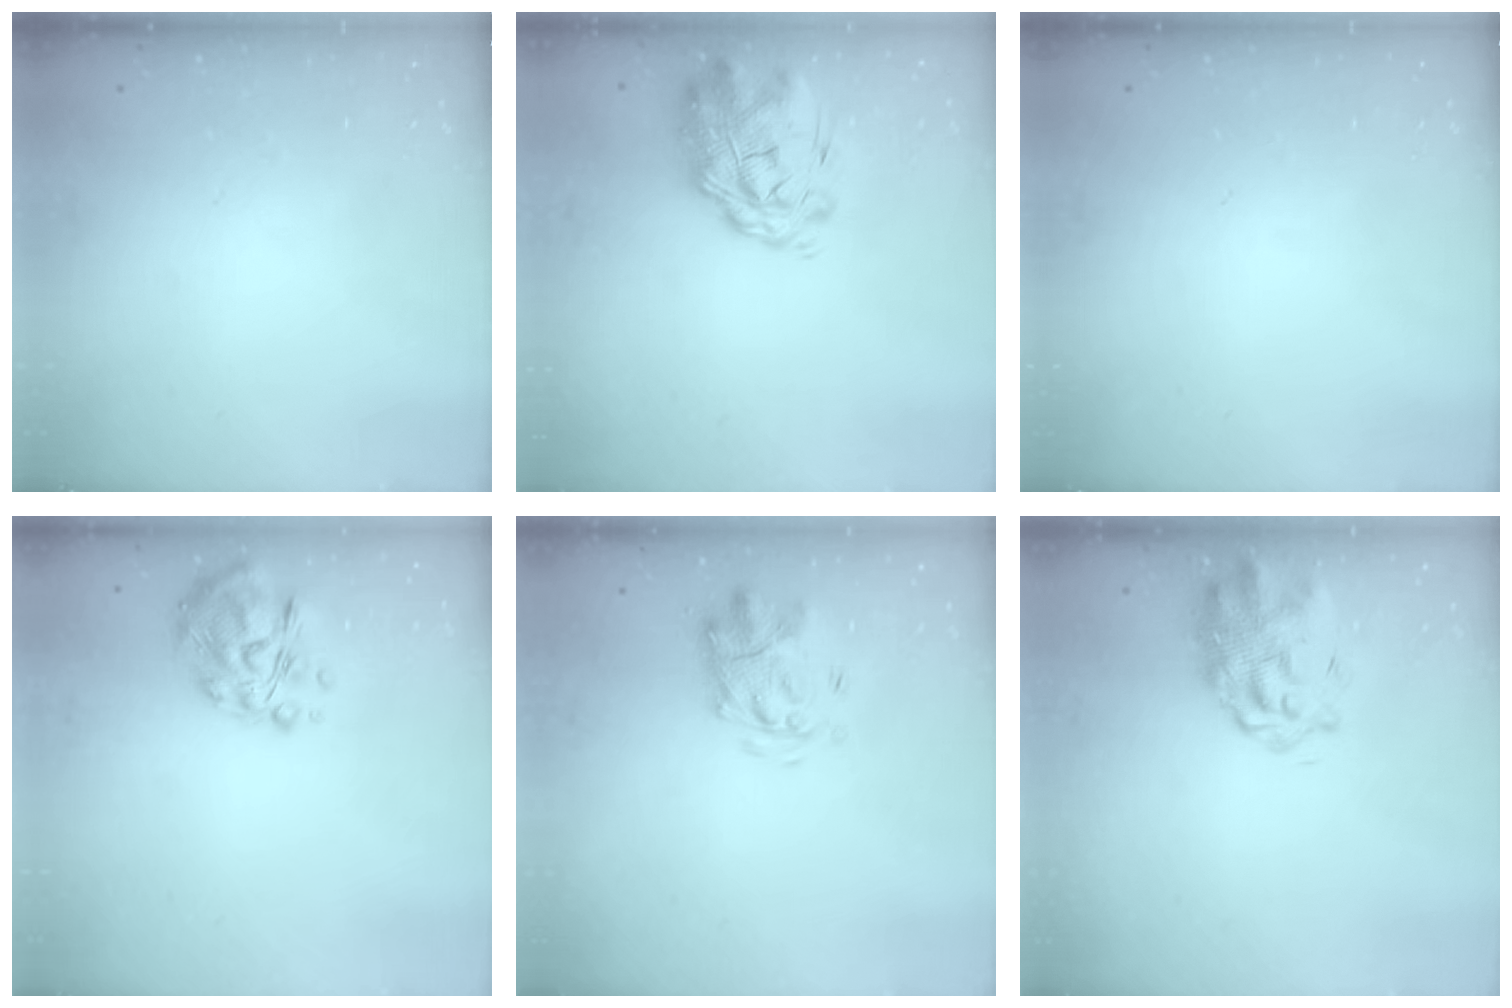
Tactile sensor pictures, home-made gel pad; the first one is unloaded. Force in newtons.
{"total": 3.2, "press": 2.7, "slide": 1.6}
{"total": 0.0}
{"total": 11.1, "press": 10.8, "slide": 2.5}
{"total": 3.5, "press": 3.3, "slide": 1.1}
{"total": 4.2, "press": 3.7, "slide": 1.9}